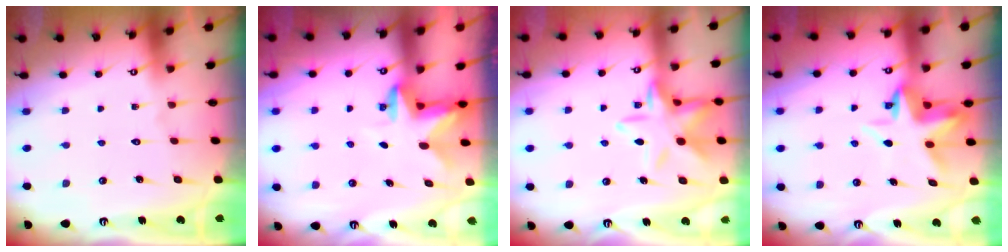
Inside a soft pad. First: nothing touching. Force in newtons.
{"total": 2.9, "press": 2.8, "slide": 0.6}
{"total": 13.4, "press": 13.3, "slide": 0.8}
{"total": 6.7, "press": 6.6, "slide": 1.1}